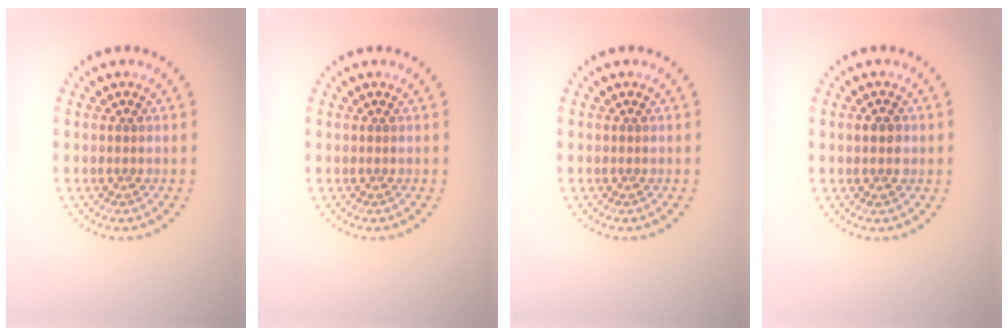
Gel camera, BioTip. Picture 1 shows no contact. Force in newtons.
{"total": 0.0}
{"total": 0.0}
{"total": 1.6, "press": 1.6, "slide": 0.2}